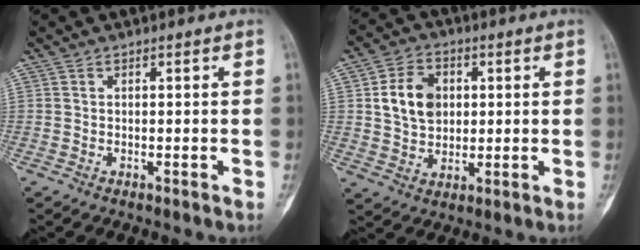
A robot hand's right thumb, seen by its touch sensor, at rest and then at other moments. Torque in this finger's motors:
{"motor_torque": [0.53, 1.92, 0.18, -0.14, 0.07]}